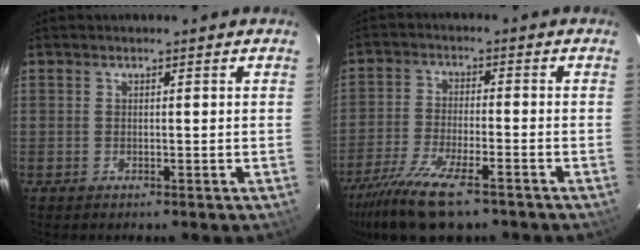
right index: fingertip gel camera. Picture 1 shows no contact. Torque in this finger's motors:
{"motor_torque": [1.32, -0.82, 0.57, 0.15]}